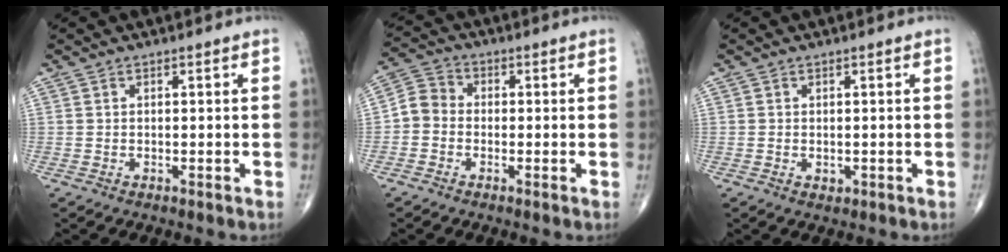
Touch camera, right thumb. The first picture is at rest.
{"total": 5.0, "force": [-1.1, 4.4, 2.2], "torque": [-0.027, 0.018, -0.038]}
{"total": 1.1, "force": [-0.2, 0.8, 0.7], "torque": [-0.006, -0.001, -0.001]}